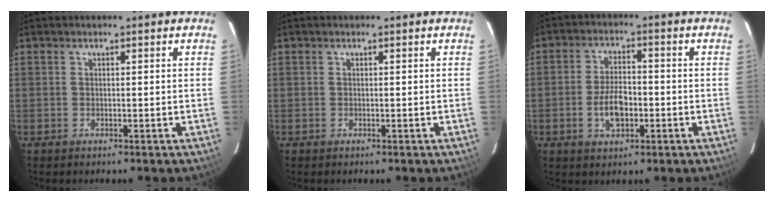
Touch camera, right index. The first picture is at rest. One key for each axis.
{"total": 0.0}
{"total": 6.9, "fx": -2.0, "fy": 3.7, "fz": 5.5, "tx": -0.109, "ty": 0.006, "tz": -0.031}